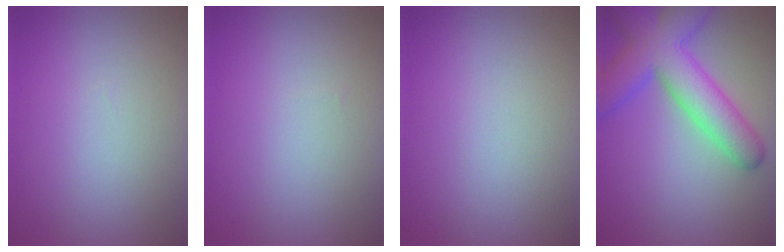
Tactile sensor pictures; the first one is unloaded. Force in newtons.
{"total": 0.0}
{"total": 0.0}
{"total": 8.3, "press": 8.3, "slide": 0.4}